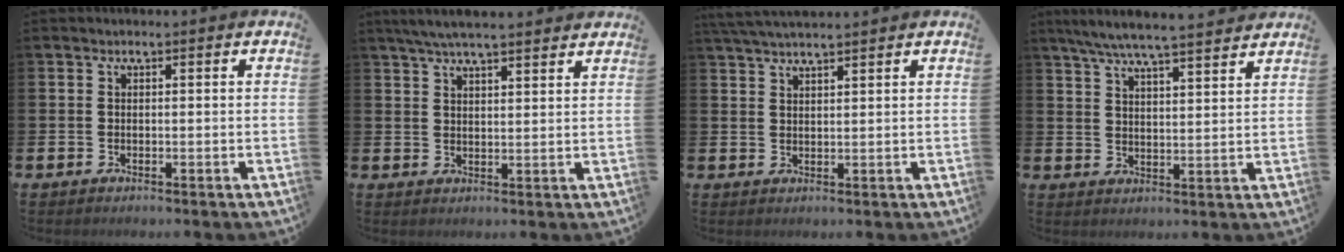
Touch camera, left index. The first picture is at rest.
{"total": 5.2, "force": [4.8, 0.4, 1.8], "torque": [-0.044, -0.012, 0.087]}
{"total": 3.4, "force": [3.3, 0.1, 1.0], "torque": [-0.019, -0.013, 0.059]}
{"total": 6.8, "force": [6.4, 0.1, 2.3], "torque": [-0.058, -0.036, 0.113]}